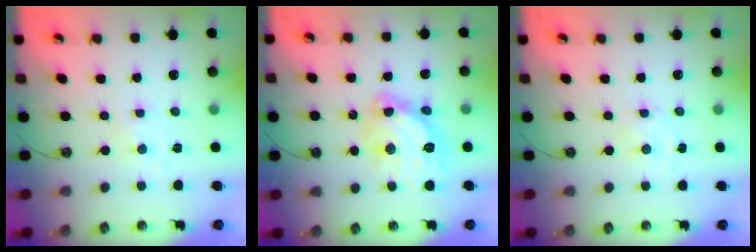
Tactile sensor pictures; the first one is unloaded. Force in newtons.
{"total": 15.6, "press": 15.5, "slide": 1.3}
{"total": 1.6, "press": 1.6, "slide": 0.2}